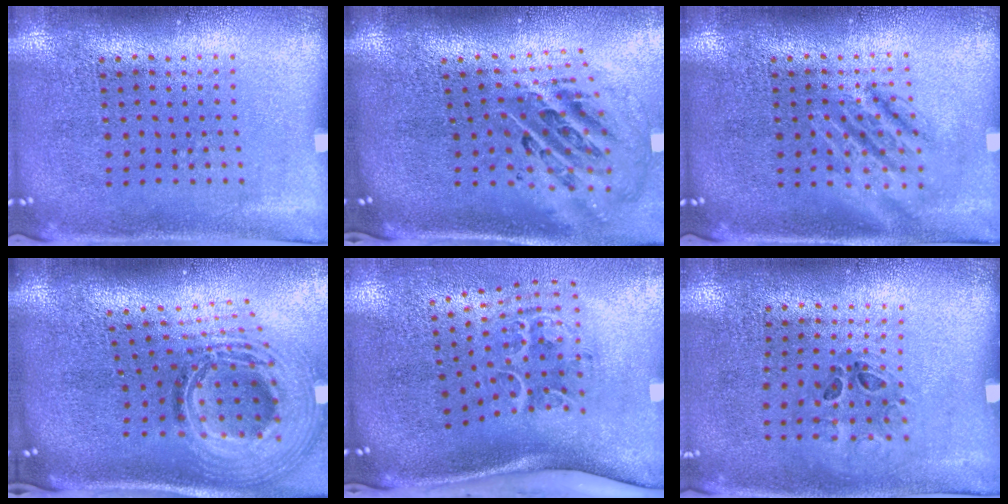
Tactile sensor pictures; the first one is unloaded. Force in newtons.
{"total": 2.9, "press": 1.9, "slide": 2.1}
{"total": 2.7, "press": 2.6, "slide": 0.4}
{"total": 2.8, "press": 1.9, "slide": 2.1}
{"total": 2.1, "press": 1.4, "slide": 1.6}
{"total": 1.2, "press": 0.7, "slide": 1.0}